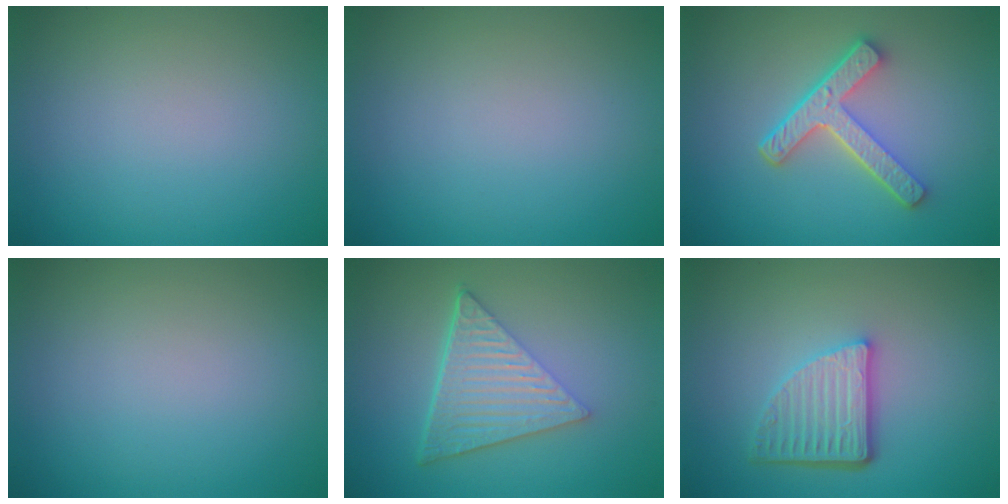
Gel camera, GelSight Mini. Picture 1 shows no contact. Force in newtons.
{"total": 0.0}
{"total": 4.8, "press": 3.7, "slide": 3.2}
{"total": 0.0}
{"total": 6.7, "press": 4.4, "slide": 5.0}
{"total": 4.8, "press": 3.5, "slide": 3.3}